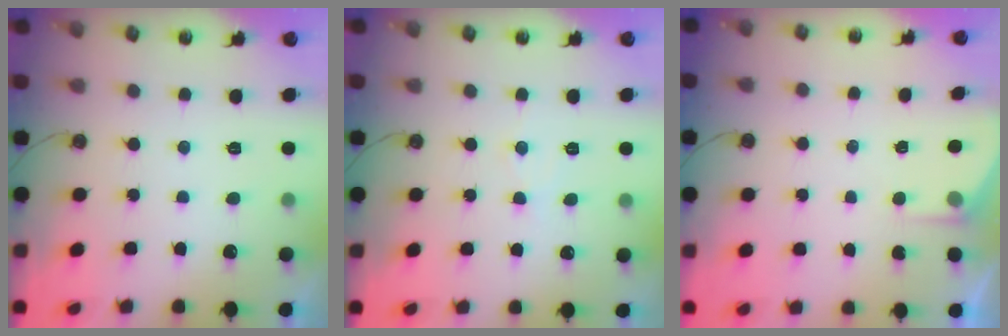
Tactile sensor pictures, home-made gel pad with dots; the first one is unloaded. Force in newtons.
{"total": 6.6, "press": 6.6, "slide": 0.5}
{"total": 2.3, "press": 2.3, "slide": 0.3}